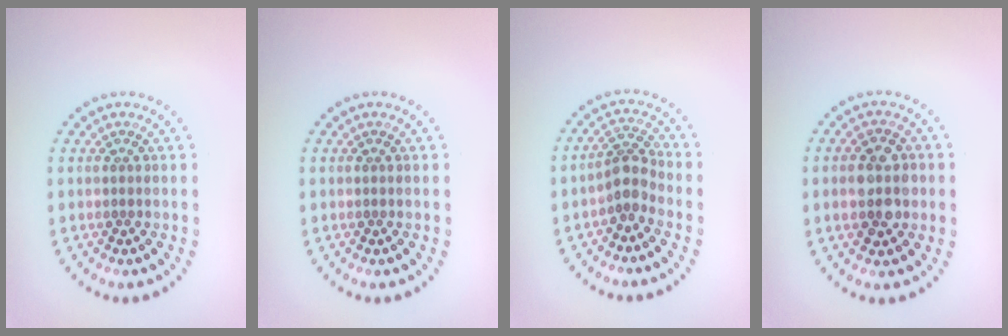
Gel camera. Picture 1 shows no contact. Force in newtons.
{"total": 0.0}
{"total": 2.7, "press": 2.1, "slide": 1.7}
{"total": 3.6, "press": 3.6, "slide": 0.1}